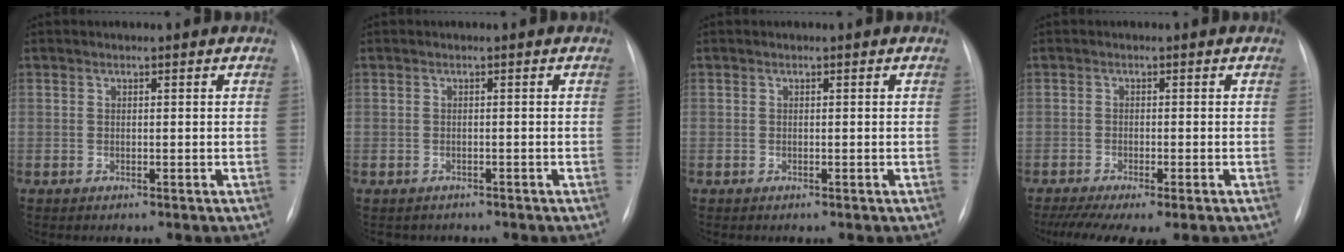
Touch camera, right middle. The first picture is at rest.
{"total": 2.4, "force": [-2.1, 1.2, -0.1], "torque": [-0.003, 0.002, -0.026]}
{"total": 0.0}
{"total": 8.6, "force": [-6.3, 1.7, 5.7], "torque": [-0.094, -0.016, -0.099]}